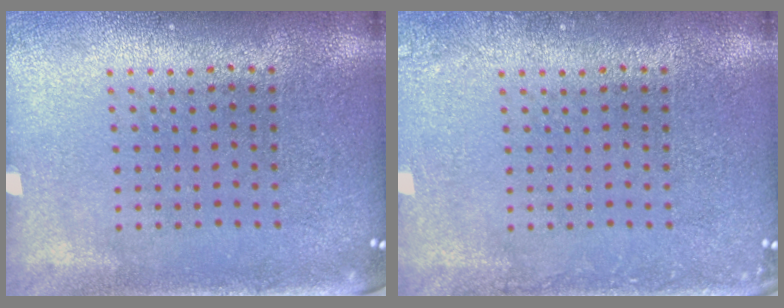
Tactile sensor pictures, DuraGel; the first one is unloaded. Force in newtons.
{"total": 1.2, "press": 1.2, "slide": 0.2}